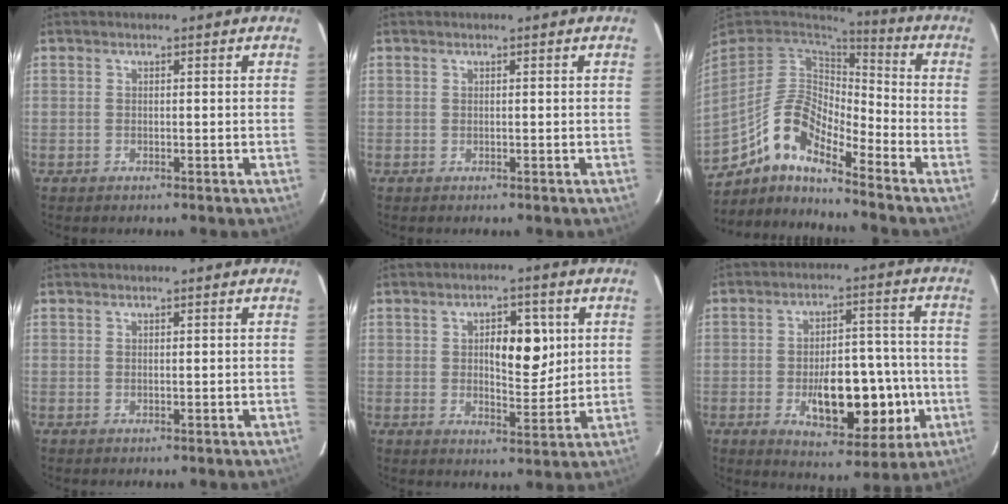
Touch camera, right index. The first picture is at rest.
{"total": 0.0}
{"total": 12.2, "force": [-9.2, 3.3, 7.2], "torque": [-0.142, 0.033, -0.170]}
{"total": 0.0}
{"total": 7.7, "force": [1.8, 3.3, 6.7], "torque": [-0.096, 0.005, 0.033]}
{"total": 13.9, "force": [-3.6, 6.0, 12.0], "torque": [-0.174, 0.013, -0.044]}